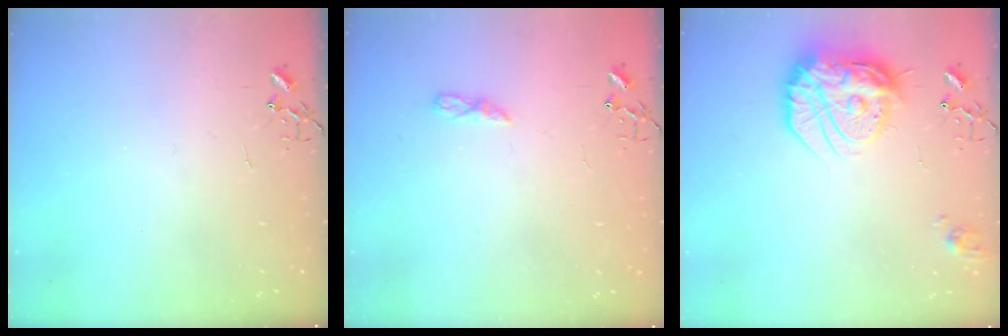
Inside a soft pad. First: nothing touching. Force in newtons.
{"total": 5.3, "press": 5.3, "slide": 0.7}
{"total": 19.3, "press": 19.2, "slide": 1.7}